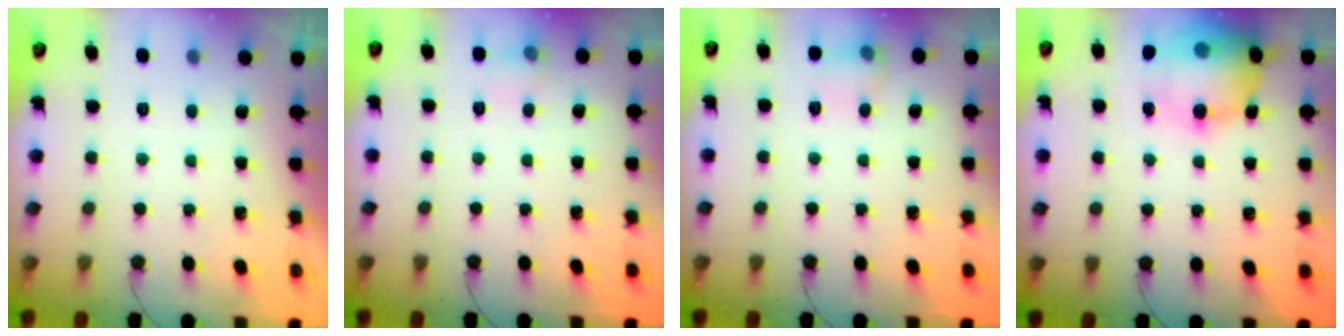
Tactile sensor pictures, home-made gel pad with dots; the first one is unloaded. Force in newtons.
{"total": 5.1, "press": 4.8, "slide": 1.6}
{"total": 6.6, "press": 6.4, "slide": 1.5}
{"total": 16.9, "press": 16.6, "slide": 3.2}